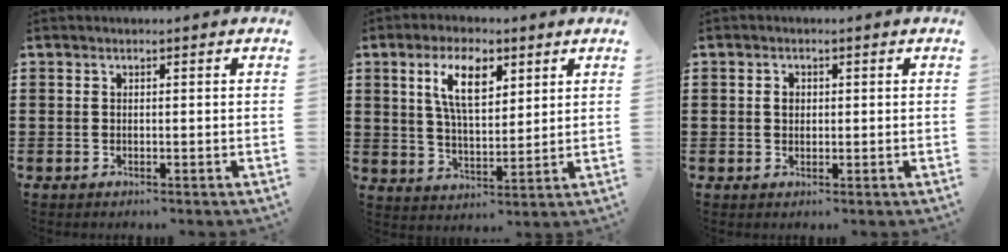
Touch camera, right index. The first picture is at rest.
{"total": 8.3, "force": [3.8, 3.5, 6.6], "torque": [-0.135, 0.009, 0.064]}
{"total": 1.4, "force": [0.2, 1.1, 0.8], "torque": [-0.018, 0.008, 0.003]}